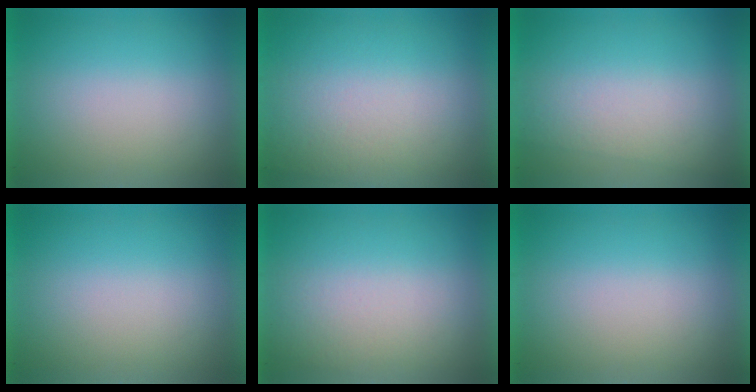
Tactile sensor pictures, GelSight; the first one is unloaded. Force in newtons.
{"total": 3.1}
{"total": 2.0}
{"total": 1.4}
{"total": 1.4}
{"total": 0.0}